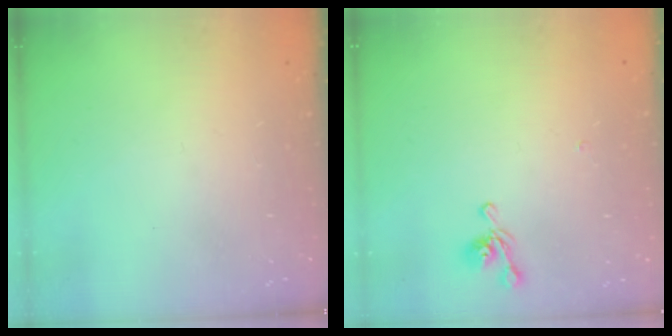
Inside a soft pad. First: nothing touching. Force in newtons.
{"total": 3.9, "press": 3.8, "slide": 0.6}